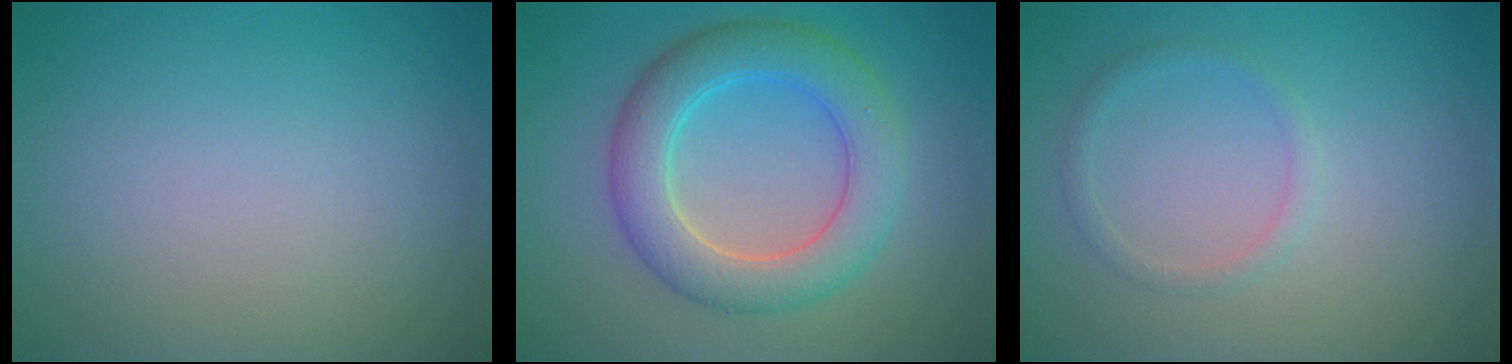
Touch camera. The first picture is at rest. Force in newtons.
{"total": 6.1, "press": 6.1, "slide": 0.2}
{"total": 1.2, "press": 1.2, "slide": 0.0}